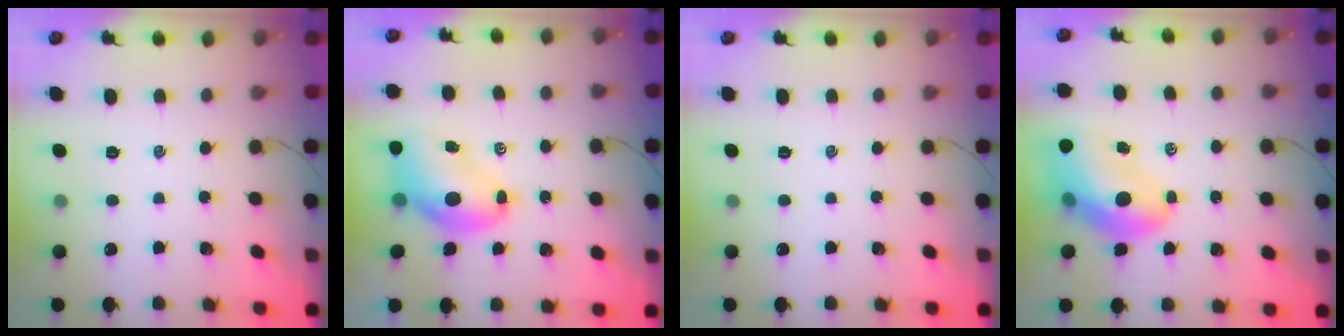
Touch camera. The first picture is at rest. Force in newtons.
{"total": 8.9, "press": 8.5, "slide": 2.7}
{"total": 0.0}
{"total": 13.7, "press": 13.2, "slide": 3.9}